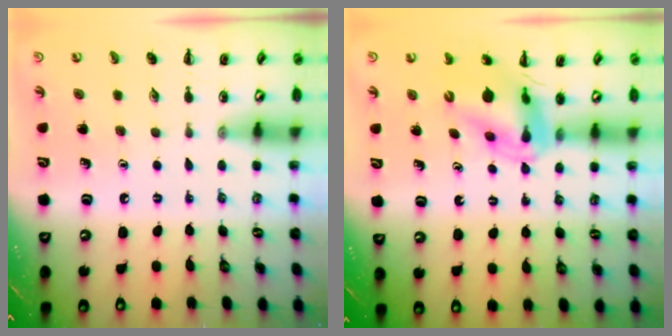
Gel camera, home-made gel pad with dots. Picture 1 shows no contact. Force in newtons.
{"total": 11.2, "press": 10.6, "slide": 3.6}